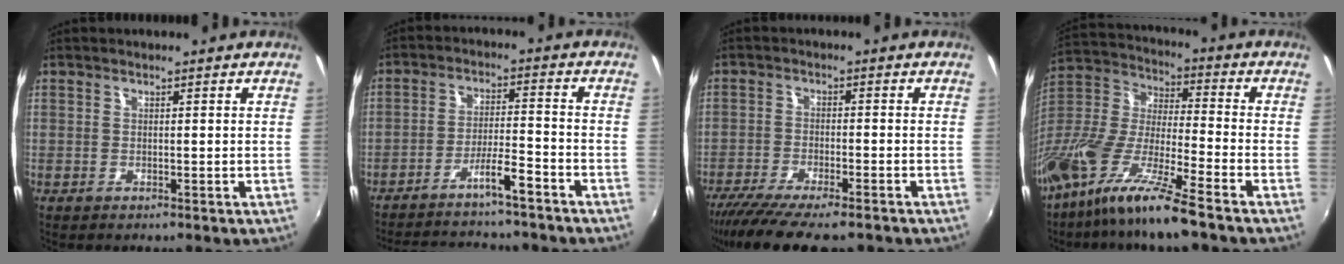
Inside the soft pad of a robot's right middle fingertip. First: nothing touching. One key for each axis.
{"total": 12.5, "fx": -11.2, "fy": 1.0, "fz": 5.4, "tx": -0.116, "ty": 0.014, "tz": -0.177}
{"total": 12.8, "fx": -10.4, "fy": 2.4, "fz": 7.1, "tx": -0.152, "ty": -0.047, "tz": -0.173}
{"total": 18.6, "fx": -12.8, "fy": 2.1, "fz": 13.4, "tx": -0.263, "ty": -0.026, "tz": -0.250}